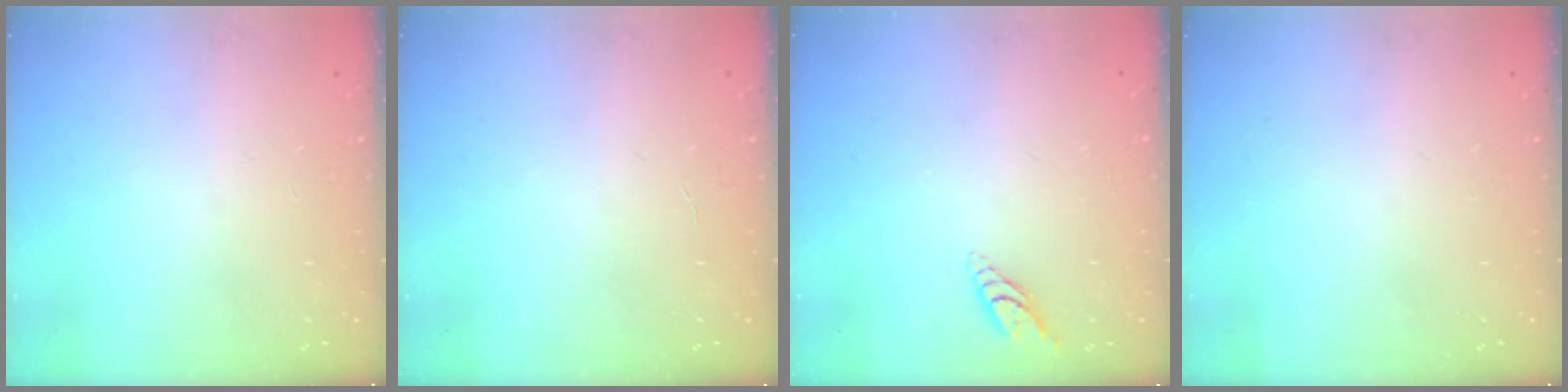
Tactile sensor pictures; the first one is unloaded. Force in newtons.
{"total": 1.1, "press": 1.1, "slide": 0.2}
{"total": 6.0, "press": 6.0, "slide": 0.7}
{"total": 0.0}